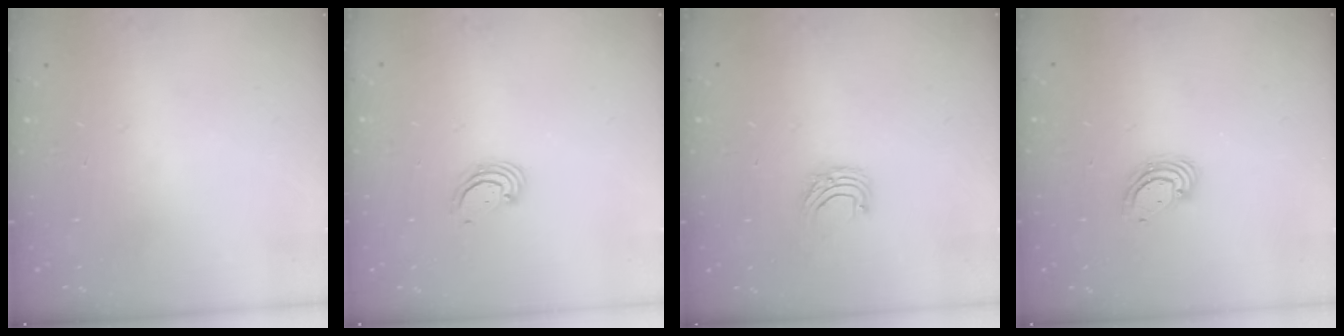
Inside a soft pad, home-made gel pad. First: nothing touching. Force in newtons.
{"total": 2.8, "press": 2.8, "slide": 0.3}
{"total": 5.6, "press": 5.6, "slide": 0.6}
{"total": 4.4, "press": 4.4, "slide": 0.4}